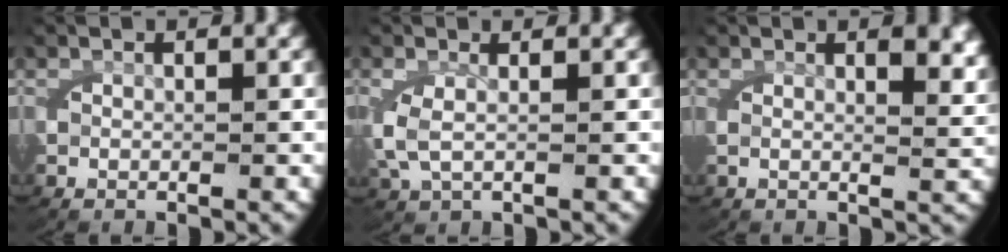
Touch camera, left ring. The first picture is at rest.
{"total": 2.5, "force": [0.1, 1.3, 2.2], "torque": [-0.071, -0.013, 0.012]}
{"total": 3.0, "force": [1.7, 0.3, 2.5], "torque": [-0.040, -0.006, 0.028]}